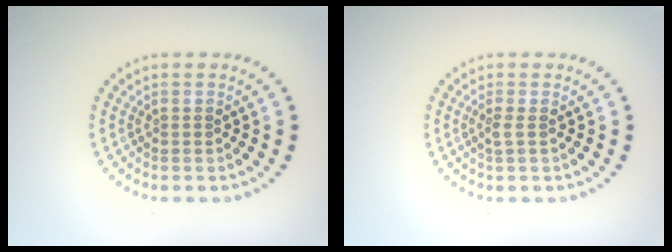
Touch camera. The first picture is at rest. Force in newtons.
{"total": 0.9, "press": 0.7, "slide": 0.6}